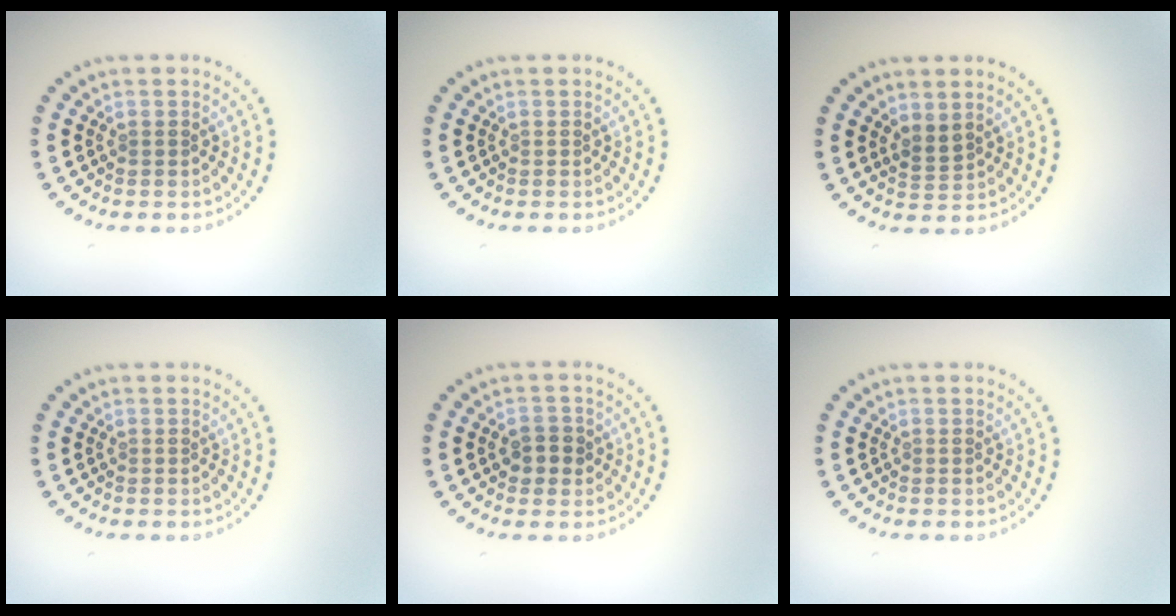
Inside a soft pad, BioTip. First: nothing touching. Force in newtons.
{"total": 0.0}
{"total": 1.4, "press": 1.2, "slide": 0.8}
{"total": 0.0}
{"total": 2.2, "press": 2.1, "slide": 0.5}
{"total": 0.0}